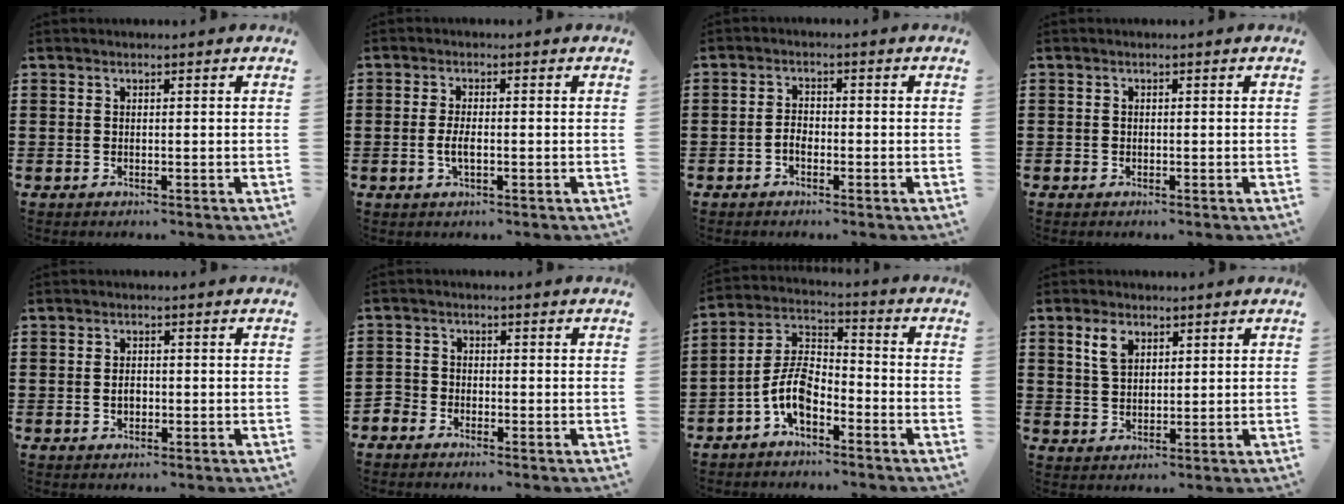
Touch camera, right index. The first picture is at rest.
{"total": 2.5, "force": [-0.5, 0.8, 2.3], "torque": [-0.050, -0.002, -0.012]}
{"total": 1.9, "force": [-0.9, 1.2, 1.2], "torque": [-0.026, 0.003, -0.019]}
{"total": 0.6, "force": [-0.2, 0.5, 0.1], "torque": [-0.002, 0.004, -0.007]}
{"total": 1.6, "force": [-0.2, 1.1, 1.2], "torque": [-0.025, 0.006, -0.006]}
{"total": 2.3, "force": [-2.0, 1.2, 0.0], "torque": [-0.014, -0.001, -0.048]}
{"total": 7.6, "force": [-3.9, 3.7, 5.4], "torque": [-0.135, 0.001, -0.083]}
{"total": 4.3, "force": [2.3, 2.6, 2.5], "torque": [-0.052, 0.006, 0.040]}